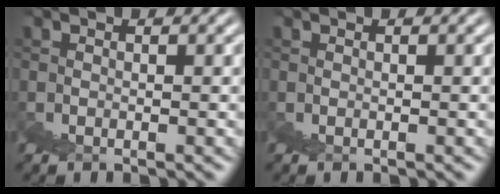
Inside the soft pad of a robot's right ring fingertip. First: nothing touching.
{"total": 0.0}